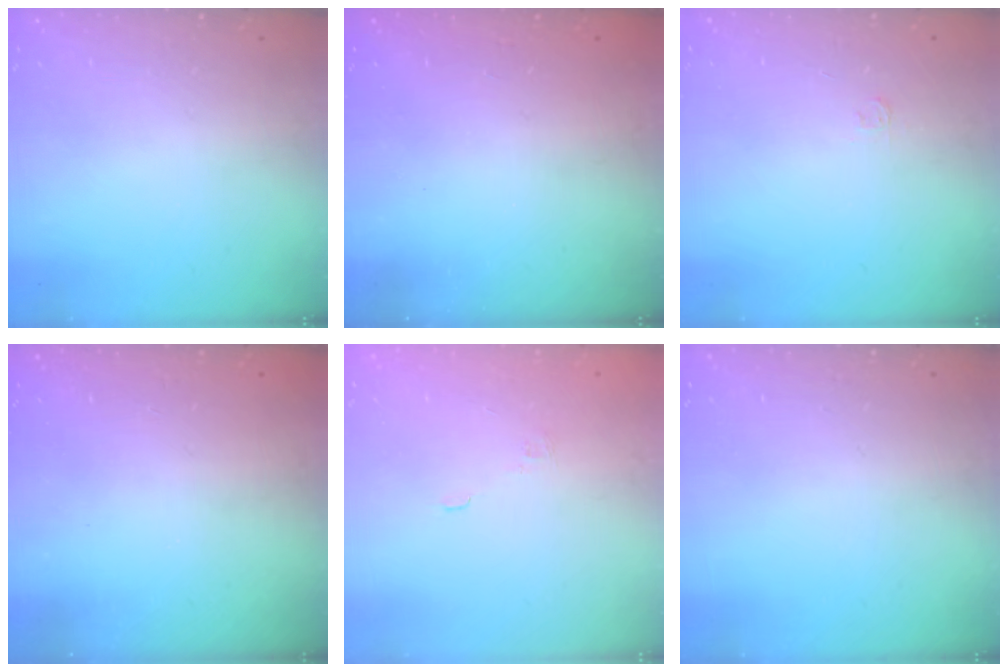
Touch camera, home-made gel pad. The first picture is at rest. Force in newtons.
{"total": 2.3, "press": 2.2, "slide": 0.7}
{"total": 2.8, "press": 2.8, "slide": 0.4}
{"total": 2.4, "press": 2.3, "slide": 0.8}
{"total": 1.8, "press": 1.3, "slide": 1.2}
{"total": 0.0}